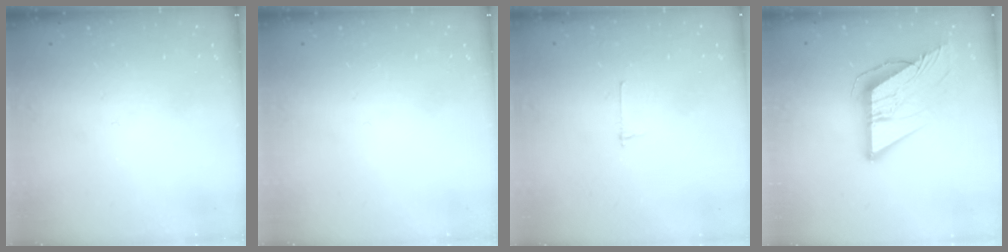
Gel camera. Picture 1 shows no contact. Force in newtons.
{"total": 0.0}
{"total": 2.7, "press": 2.7, "slide": 0.3}
{"total": 11.3, "press": 11.2, "slide": 1.5}